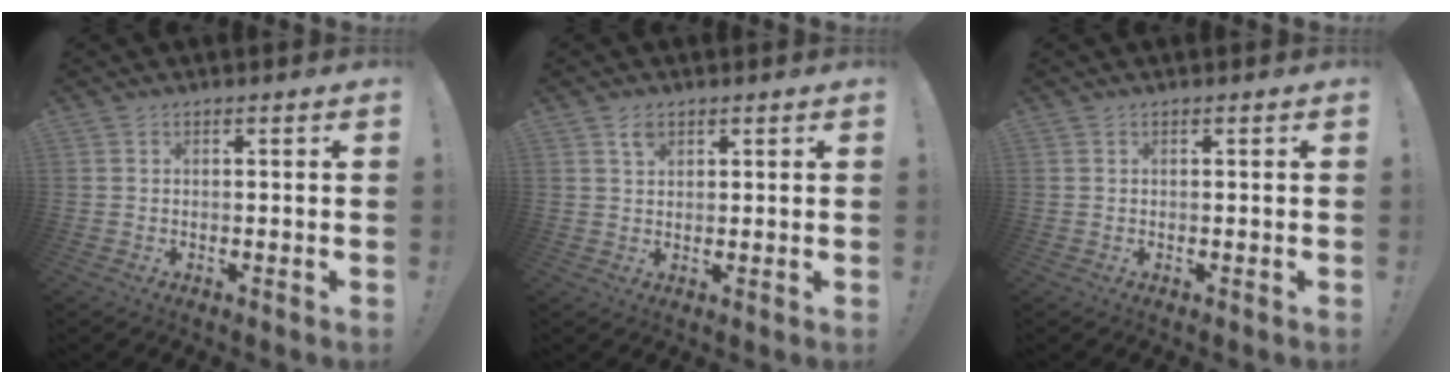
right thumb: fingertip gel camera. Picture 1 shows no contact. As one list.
[{"total": 2.7, "force": [1.6, 1.5, 1.5], "torque": [-0.016, -0.005, 0.025]}, {"total": 0.0}]